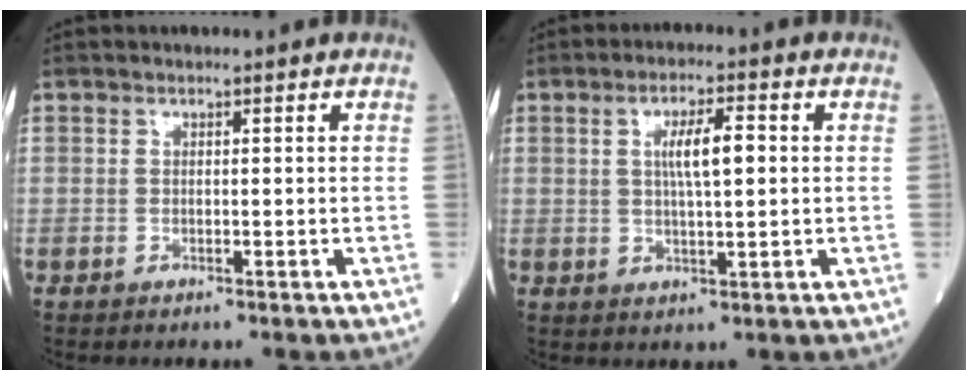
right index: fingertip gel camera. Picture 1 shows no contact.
{"total": 5.6, "force": [1.0, 1.0, 5.4], "torque": [-0.097, 0.007, 0.018]}